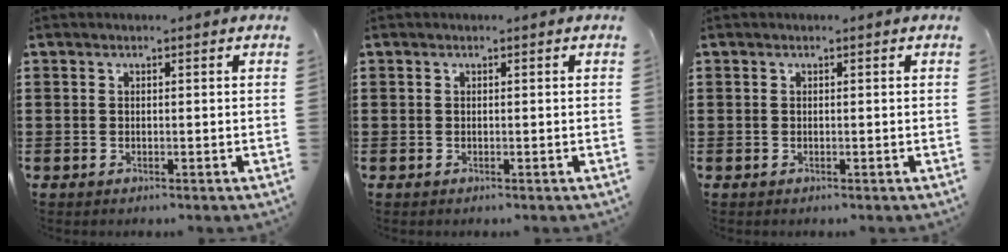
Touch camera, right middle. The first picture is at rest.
{"total": 0.0}
{"total": 0.0}